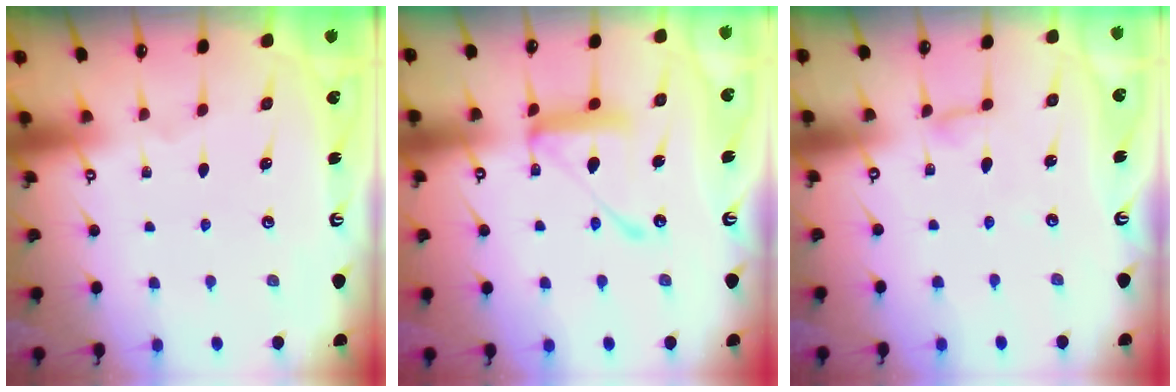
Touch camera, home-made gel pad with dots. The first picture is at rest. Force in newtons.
{"total": 17.2, "press": 17.1, "slide": 1.5}
{"total": 3.7, "press": 3.7, "slide": 0.4}